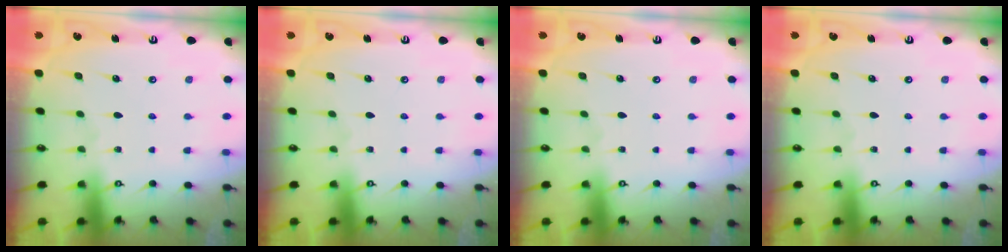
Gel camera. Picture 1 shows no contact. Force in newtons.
{"total": 0.0}
{"total": 0.0}
{"total": 0.0}